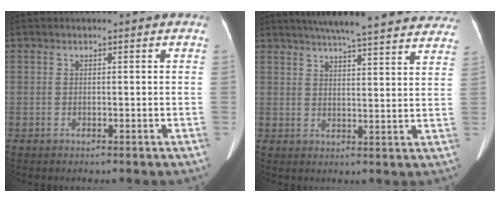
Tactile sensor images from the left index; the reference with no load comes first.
{"total": 24.6, "force": [21.8, 2.8, 11.0], "torque": [-0.155, -0.008, 0.261]}